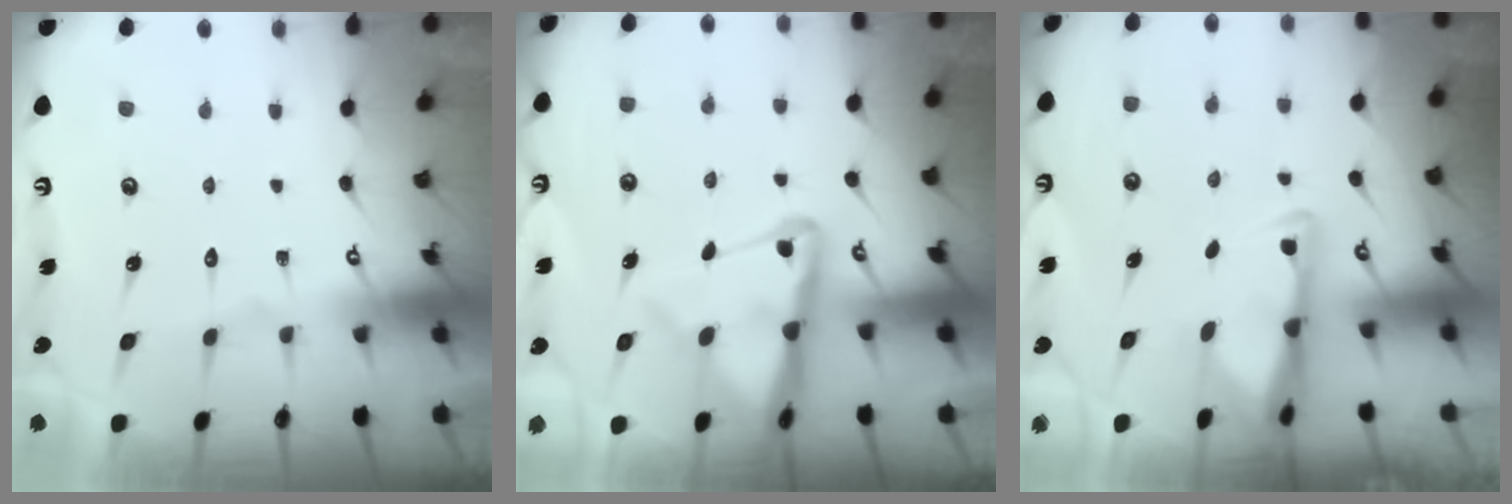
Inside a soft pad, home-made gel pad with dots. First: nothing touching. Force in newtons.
{"total": 9.3, "press": 9.2, "slide": 0.9}
{"total": 3.0, "press": 2.9, "slide": 0.6}